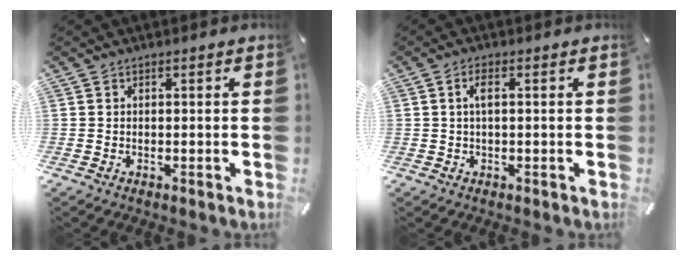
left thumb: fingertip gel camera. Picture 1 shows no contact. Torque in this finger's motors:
{"motor_torque": [-0.01, -0.26, 0.03, -0.01, 0.01]}